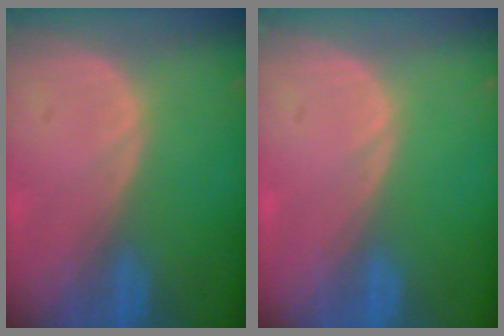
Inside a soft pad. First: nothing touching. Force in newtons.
{"total": 0.0}